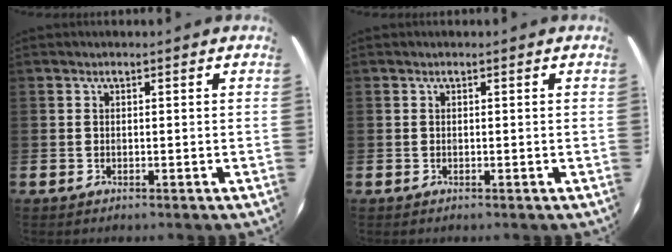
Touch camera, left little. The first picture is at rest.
{"total": 0.0}